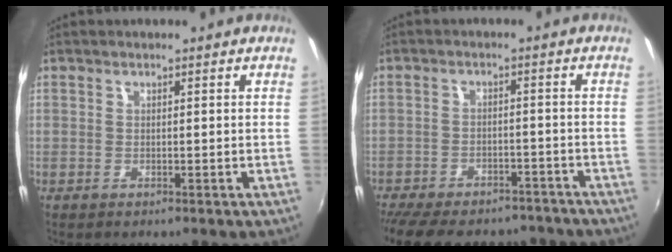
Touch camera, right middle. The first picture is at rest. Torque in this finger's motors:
{"motor_torque": [1.09, -1.04, 0.31, 0.09]}